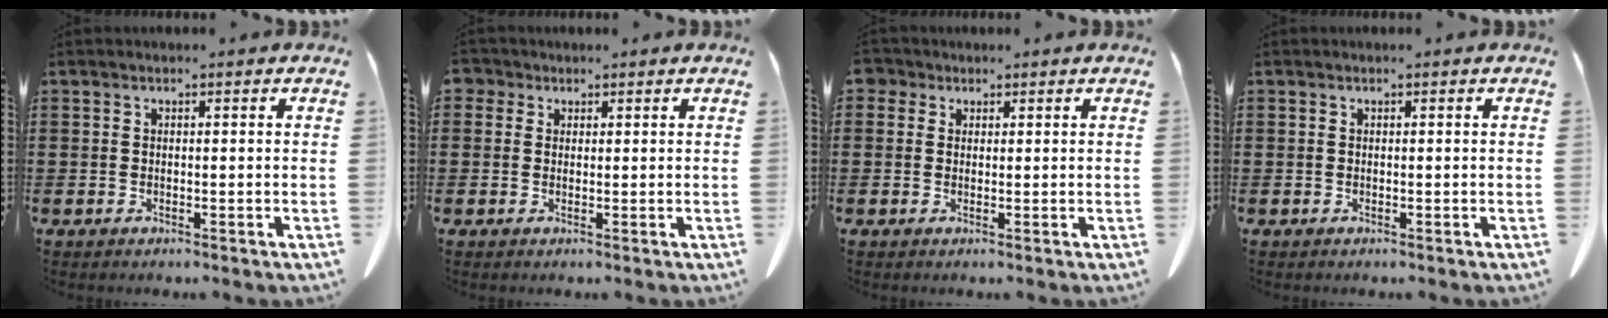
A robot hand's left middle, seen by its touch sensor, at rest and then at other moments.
{"total": 1.7, "force": [0.9, 1.4, 0.3], "torque": [-0.012, 0.008, 0.016]}
{"total": 1.8, "force": [1.1, 1.4, 0.4], "torque": [-0.015, 0.008, 0.019]}
{"total": 0.0}